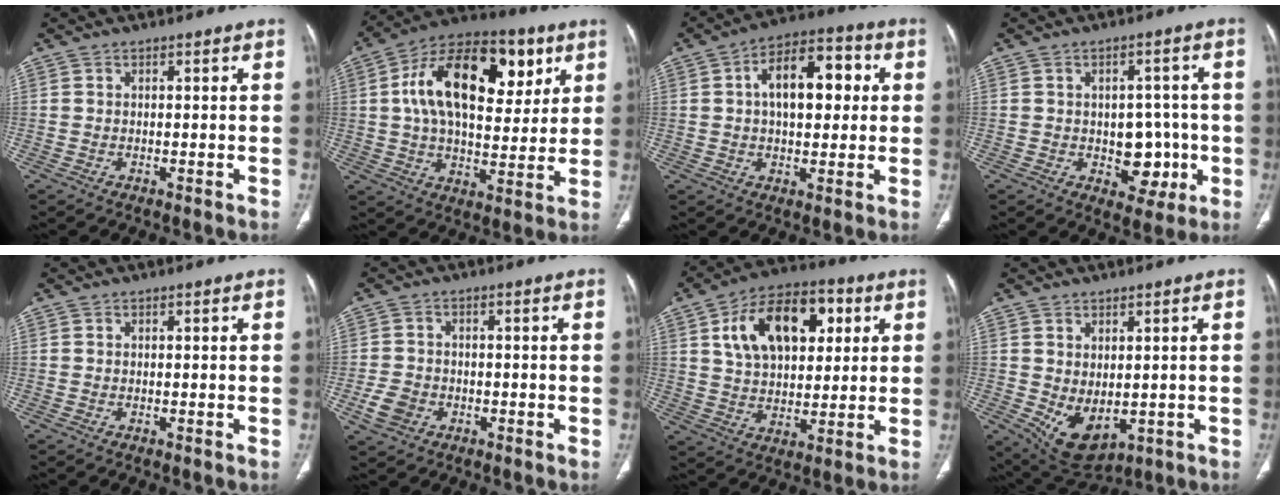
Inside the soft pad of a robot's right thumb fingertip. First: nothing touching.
{"total": 23.1, "force": [7.0, 13.0, 17.8], "torque": [-0.264, 0.006, 0.105]}
{"total": 13.7, "force": [2.4, 7.6, 11.2], "torque": [-0.147, 0.025, 0.032]}
{"total": 8.2, "force": [-1.4, 5.9, 5.6], "torque": [-0.031, 0.009, -0.010]}
{"total": 0.0}
{"total": 4.8, "force": [-1.8, 3.8, 2.3], "torque": [-0.041, 0.011, -0.029]}
{"total": 18.2, "force": [5.9, 10.9, 13.3], "torque": [-0.184, 0.004, 0.099]}
{"total": 8.3, "force": [-0.9, 5.1, 6.5], "torque": [-0.095, -0.008, 0.015]}